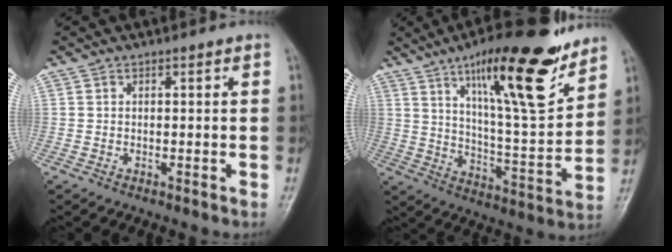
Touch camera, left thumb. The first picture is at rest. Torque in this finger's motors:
{"motor_torque": [0.28, 0.31, 1.61, -1.16, 0.26]}